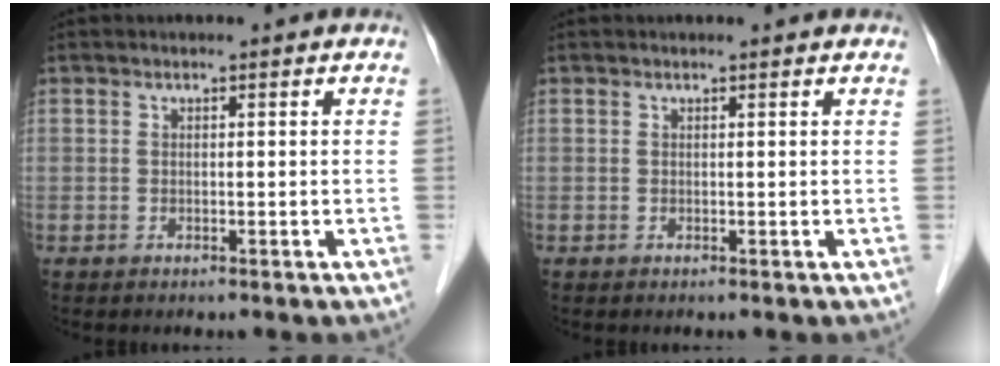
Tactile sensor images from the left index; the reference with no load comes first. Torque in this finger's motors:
{"motor_torque": [0.62, -0.50, -0.03, -0.01]}